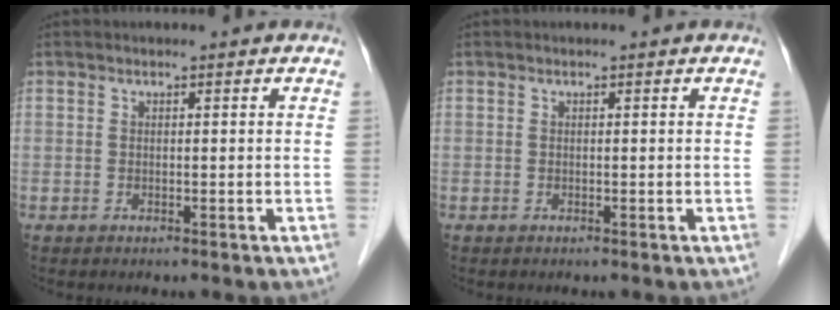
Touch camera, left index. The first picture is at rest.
{"total": 0.0}